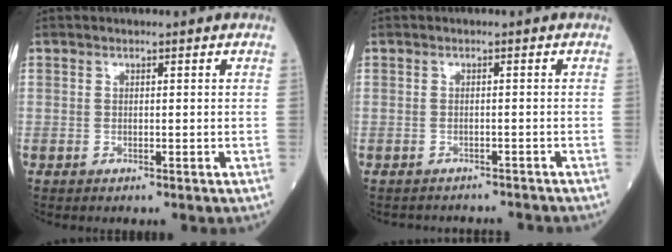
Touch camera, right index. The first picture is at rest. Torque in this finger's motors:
{"motor_torque": [-0.08, -0.01, -0.16, -0.05]}